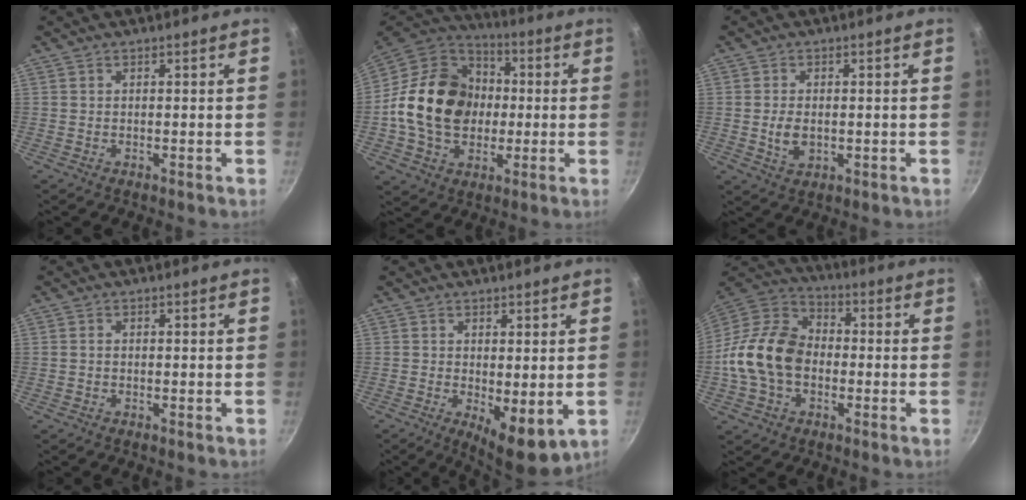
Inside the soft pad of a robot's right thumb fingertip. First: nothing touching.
{"total": 21.4, "force": [-0.4, 16.6, 13.5], "torque": [-0.204, 0.034, -0.012]}
{"total": 4.4, "force": [-0.4, 2.8, 3.3], "torque": [-0.058, 0.000, -0.002]}
{"total": 0.6, "force": [-0.1, 0.5, 0.4], "torque": [-0.006, 0.004, -0.003]}
{"total": 7.5, "force": [-0.6, 3.0, 6.9], "torque": [-0.084, -0.014, 0.002]}
{"total": 15.8, "force": [-2.3, 11.5, 10.6], "torque": [-0.171, 0.037, -0.061]}